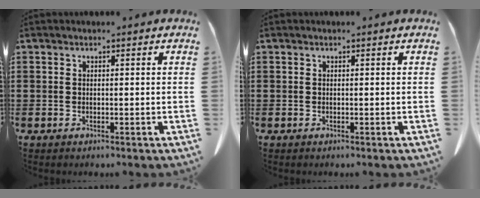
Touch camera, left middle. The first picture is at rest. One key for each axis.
{"total": 0.0}